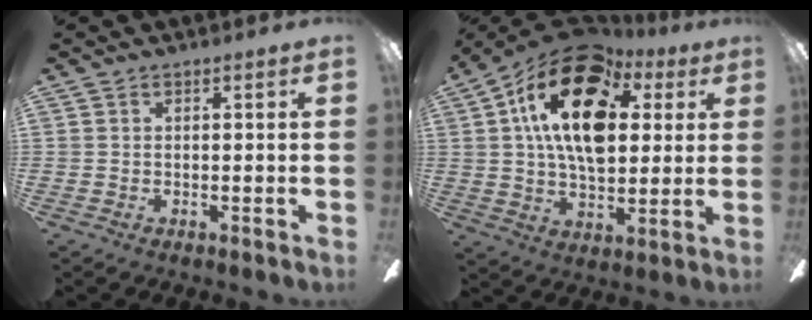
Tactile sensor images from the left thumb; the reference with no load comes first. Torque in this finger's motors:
{"motor_torque": [1.69, 2.85, 1.39, -1.39, 0.53]}